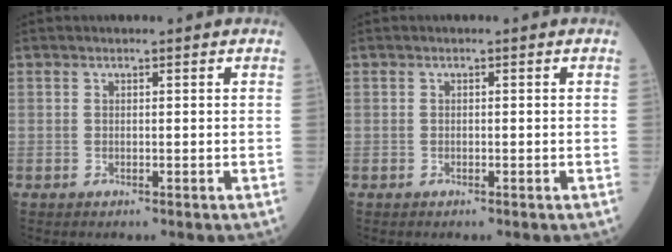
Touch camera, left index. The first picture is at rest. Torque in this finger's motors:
{"motor_torque": [0.00, 0.00, 0.00, 0.00]}